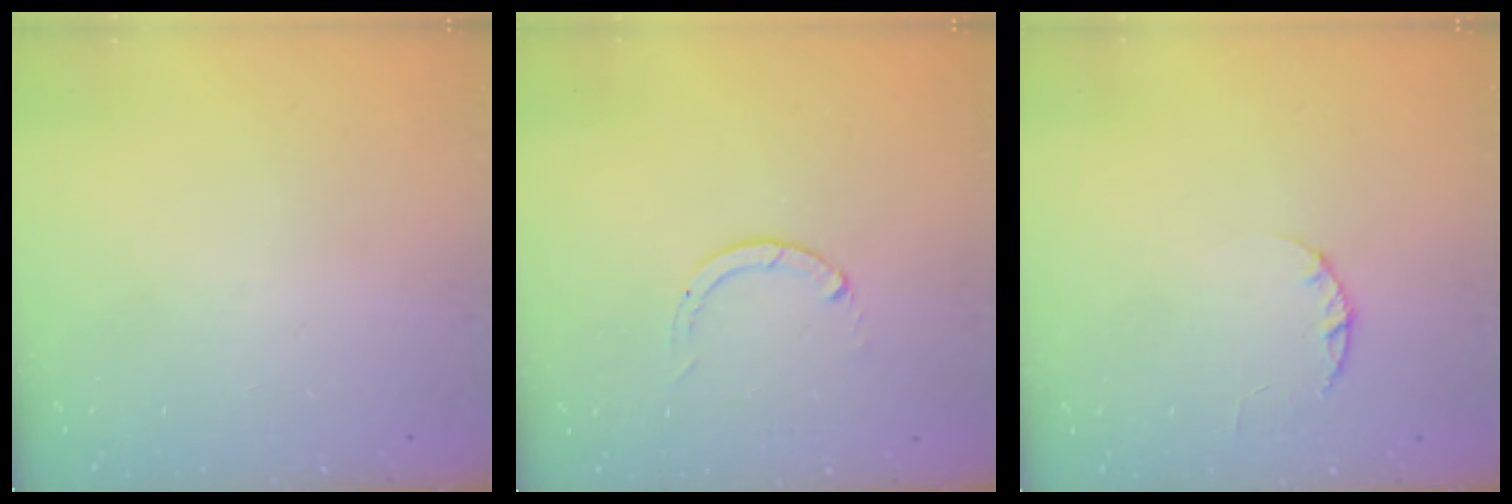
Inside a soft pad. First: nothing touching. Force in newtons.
{"total": 0.0}
{"total": 2.4, "press": 2.3, "slide": 0.4}